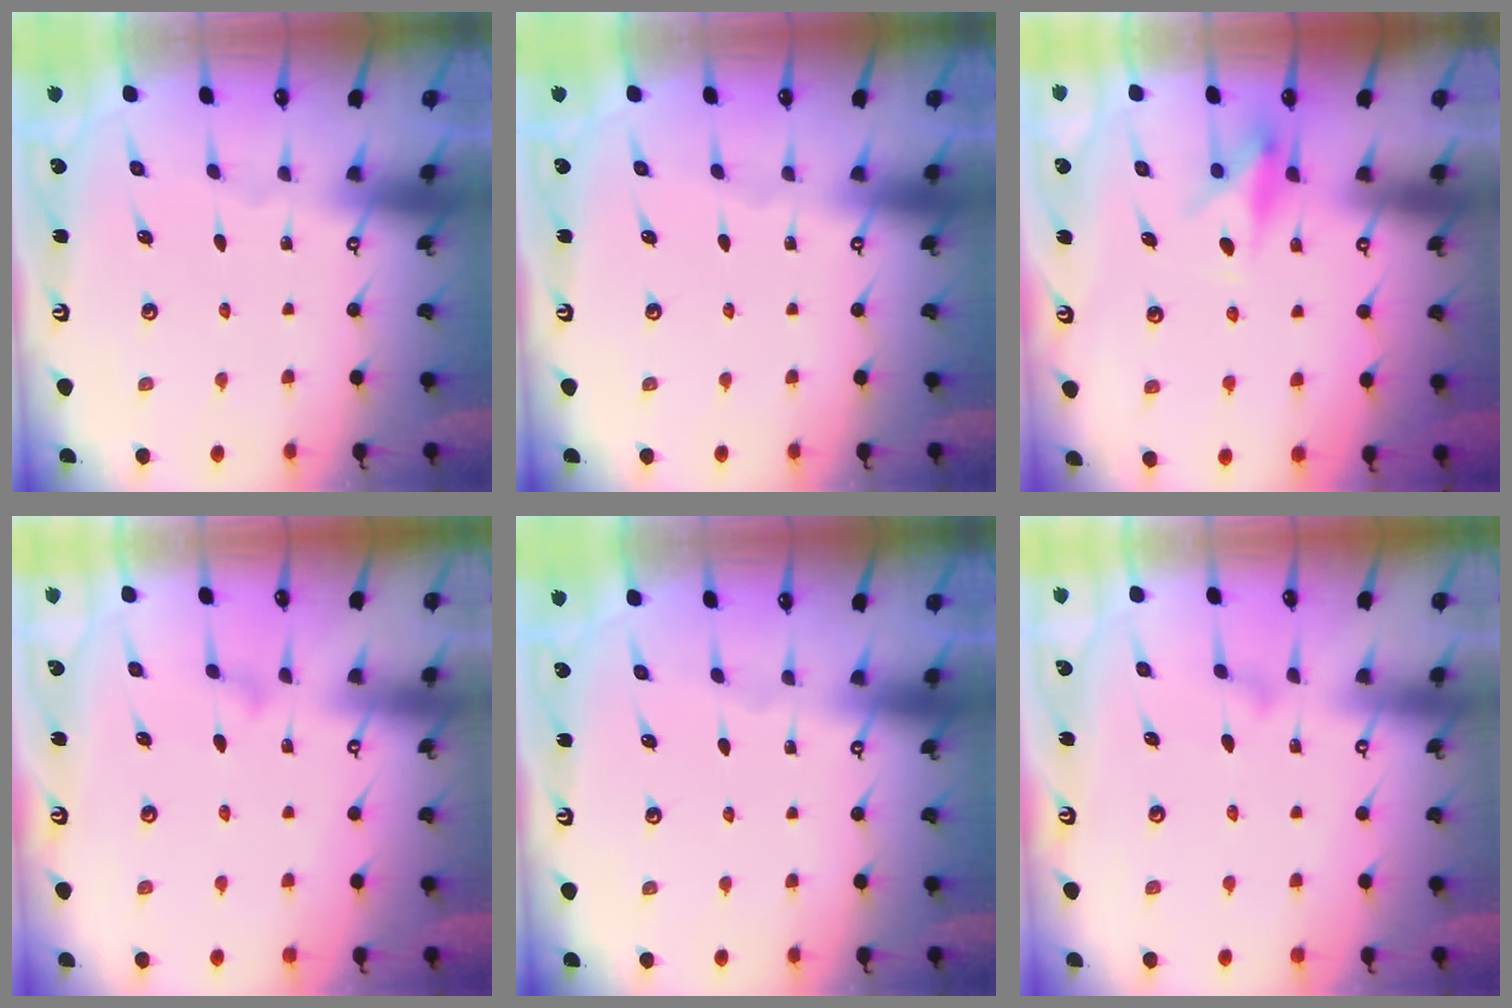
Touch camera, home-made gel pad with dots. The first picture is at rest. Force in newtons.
{"total": 0.0}
{"total": 9.5, "press": 9.5, "slide": 0.4}
{"total": 7.5, "press": 7.5, "slide": 0.4}
{"total": 0.0}
{"total": 7.5, "press": 7.5, "slide": 0.4}